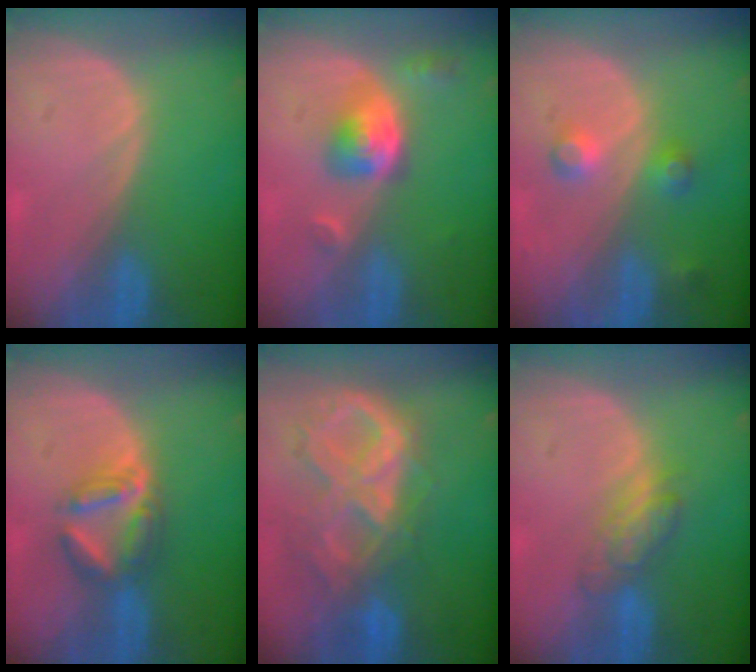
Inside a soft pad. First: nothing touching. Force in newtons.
{"total": 5.4, "press": 5.0, "slide": 2.1}
{"total": 3.7, "press": 3.7, "slide": 0.4}
{"total": 5.9, "press": 5.8, "slide": 1.4}
{"total": 10.6, "press": 9.0, "slide": 5.6}
{"total": 5.0, "press": 4.6, "slide": 2.0}